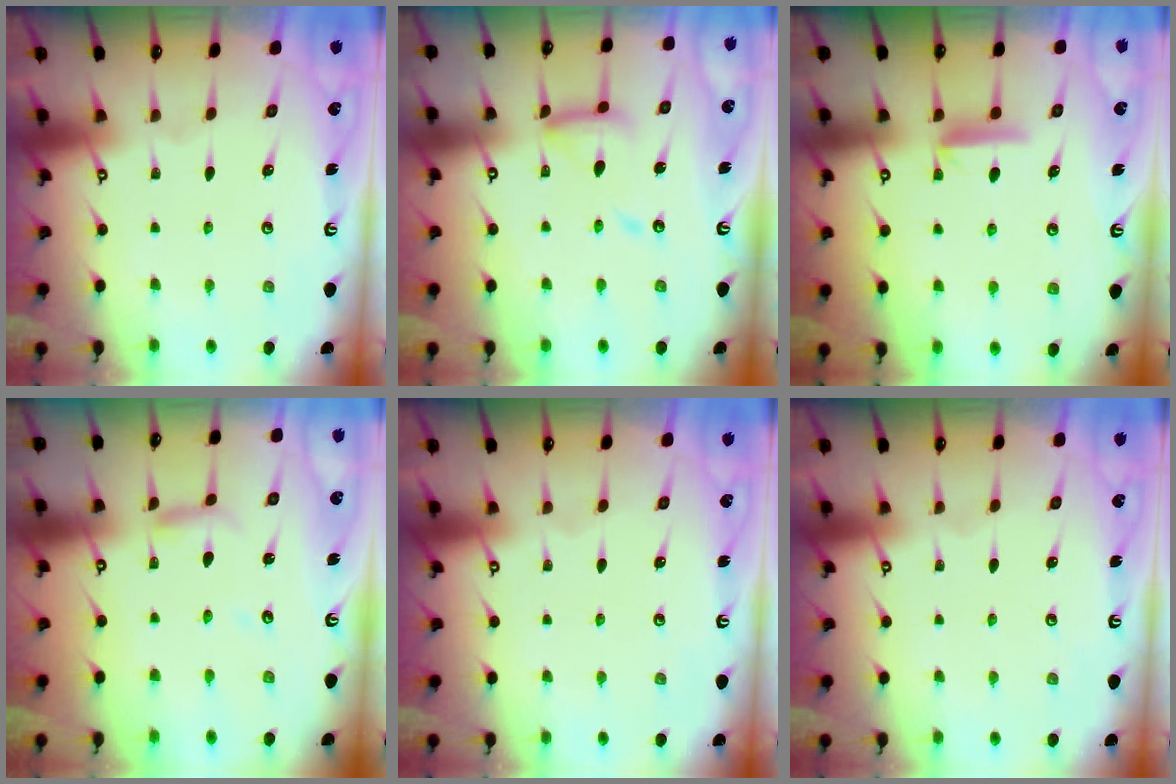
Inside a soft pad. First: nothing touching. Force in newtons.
{"total": 12.9, "press": 12.8, "slide": 1.2}
{"total": 5.7, "press": 5.7, "slide": 0.5}
{"total": 5.2, "press": 5.2, "slide": 0.3}
{"total": 0.0}
{"total": 0.0}